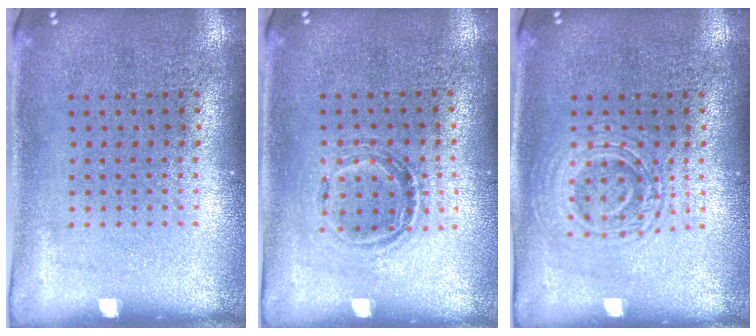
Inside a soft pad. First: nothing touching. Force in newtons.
{"total": 1.1, "press": 1.0, "slide": 0.4}
{"total": 2.9, "press": 2.8, "slide": 0.6}